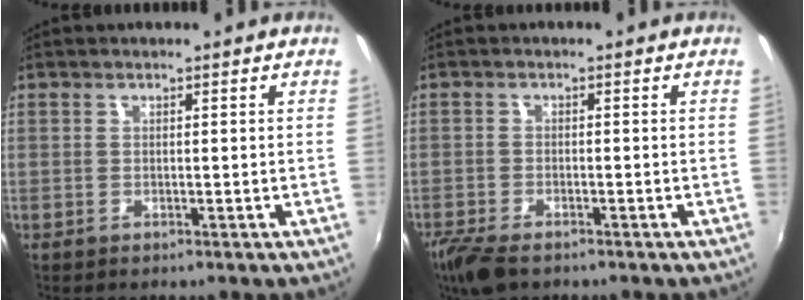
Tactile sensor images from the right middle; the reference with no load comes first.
{"total": 6.2, "force": [-4.7, 2.2, 3.5], "torque": [-0.093, -0.026, -0.091]}